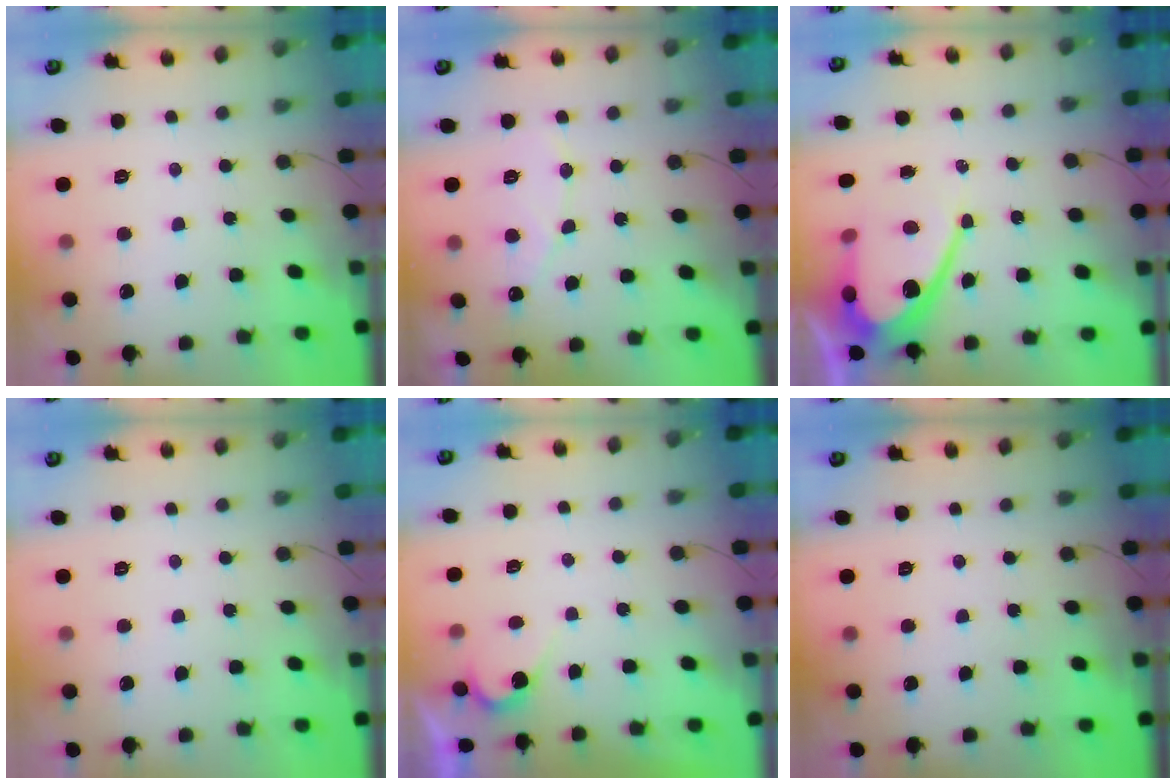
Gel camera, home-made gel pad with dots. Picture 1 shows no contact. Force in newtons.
{"total": 7.3, "press": 7.3, "slide": 0.5}
{"total": 11.8, "press": 11.8, "slide": 0.7}
{"total": 0.0}
{"total": 3.0, "press": 3.0, "slide": 0.3}
{"total": 0.0}